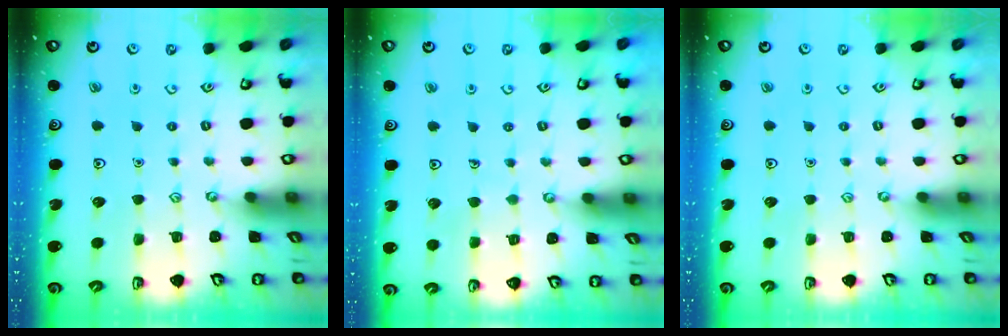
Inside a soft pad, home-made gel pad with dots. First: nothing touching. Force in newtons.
{"total": 3.3, "press": 3.3, "slide": 0.2}
{"total": 0.0}